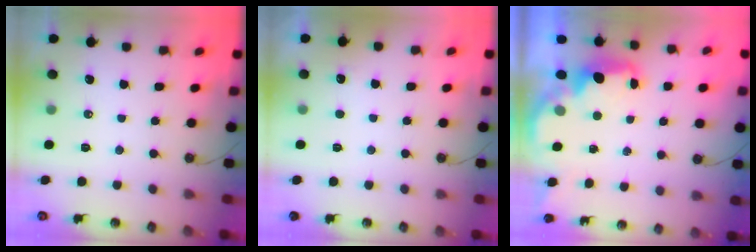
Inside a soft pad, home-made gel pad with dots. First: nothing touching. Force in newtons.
{"total": 2.6, "press": 2.4, "slide": 1.0}
{"total": 2.5, "press": 2.4, "slide": 0.7}